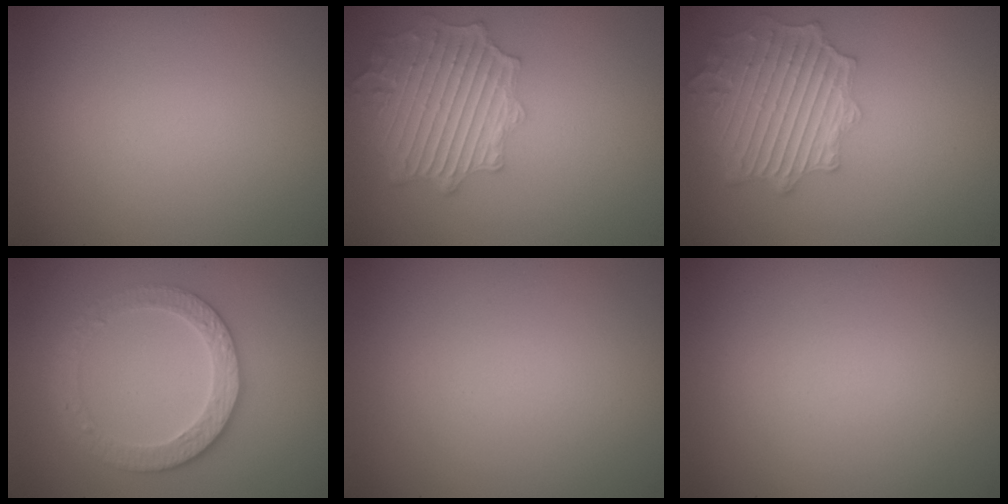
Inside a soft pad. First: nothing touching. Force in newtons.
{"total": 6.2, "press": 5.0, "slide": 3.7}
{"total": 6.2, "press": 5.0, "slide": 3.7}
{"total": 3.4, "press": 3.3, "slide": 0.6}
{"total": 0.0}
{"total": 0.0}